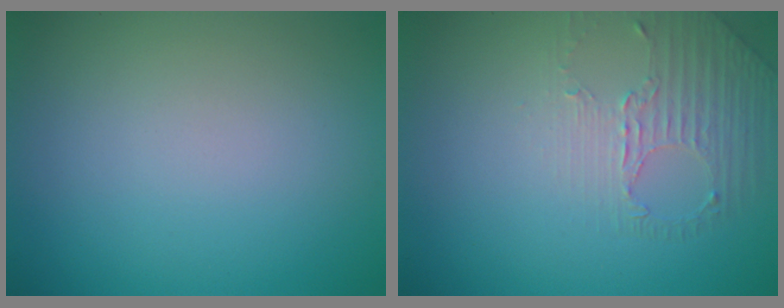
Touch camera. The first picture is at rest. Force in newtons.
{"total": 1.6, "press": 1.0, "slide": 1.2}